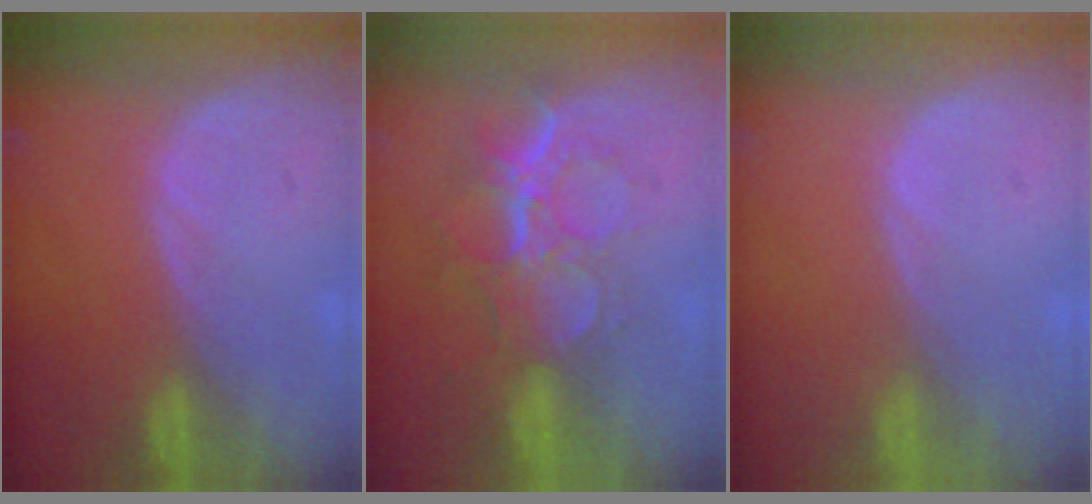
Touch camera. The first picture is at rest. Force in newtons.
{"total": 9.2, "press": 7.7, "slide": 5.0}
{"total": 0.5, "press": 0.1, "slide": 0.5}